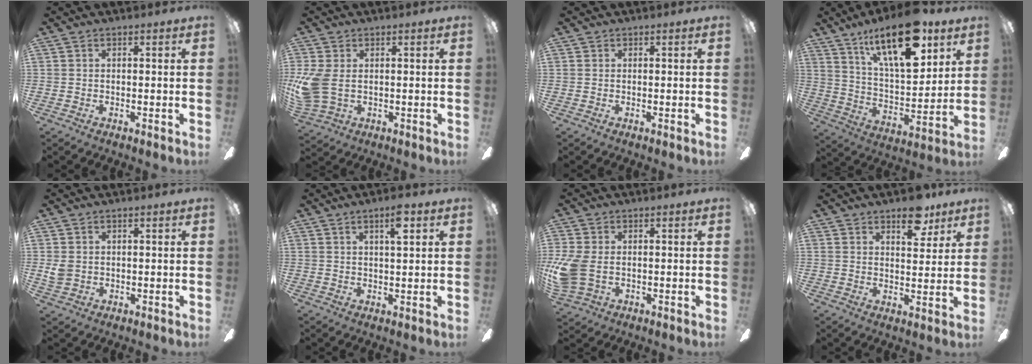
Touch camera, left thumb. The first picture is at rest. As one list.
[{"total": 8.2, "force": [0.2, 5.2, 6.3], "torque": [-0.146, -0.004, 0.008]}, {"total": 0.0}, {"total": 22.3, "force": [13.4, 8.9, 15.4], "torque": [-0.255, -0.066, 0.221]}, {"total": 3.4, "force": [0.7, 2.7, 2.0], "torque": [-0.032, 0.004, 0.012]}, {"total": 4.8, "force": [2.8, 1.0, 3.8], "torque": [-0.058, -0.005, 0.042]}, {"total": 7.8, "force": [-0.5, 5.2, 5.8], "torque": [-0.136, 0.000, -0.006]}, {"total": 8.6, "force": [5.9, 4.2, 4.6], "torque": [-0.040, -0.030, 0.097]}]